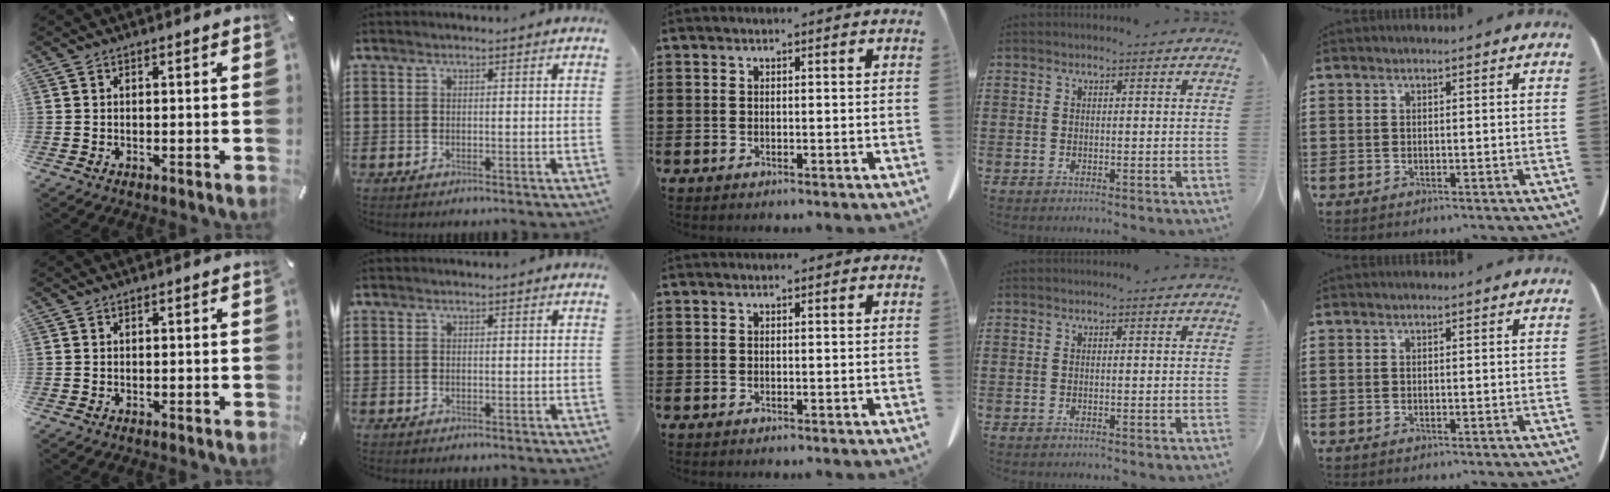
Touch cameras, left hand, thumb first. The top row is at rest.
{}